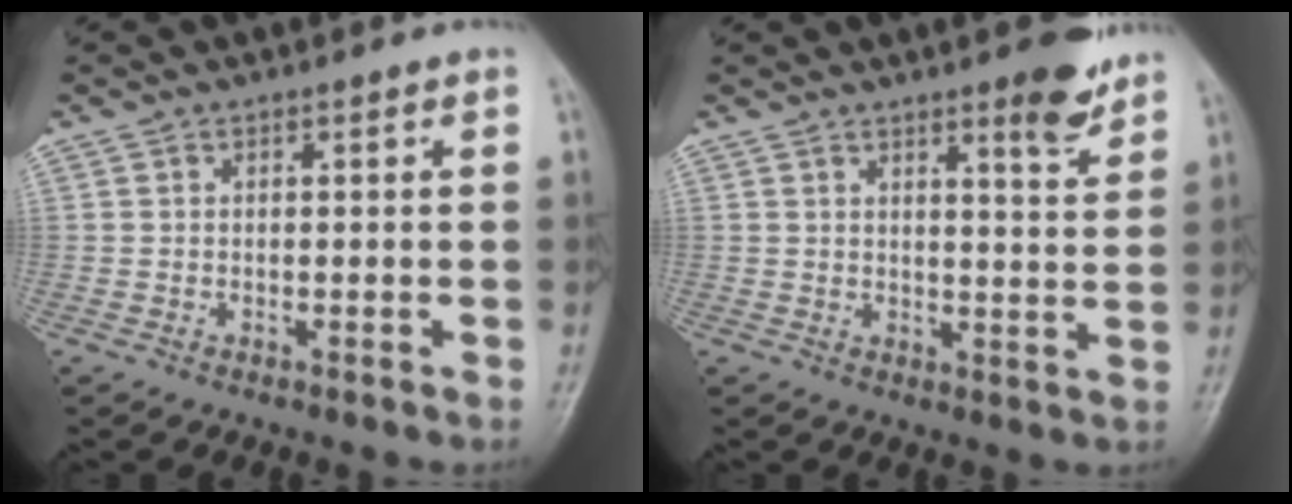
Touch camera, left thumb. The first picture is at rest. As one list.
[{"total": 6.4, "force": [4.5, 1.2, 4.4], "torque": [-0.049, -0.032, 0.058]}]